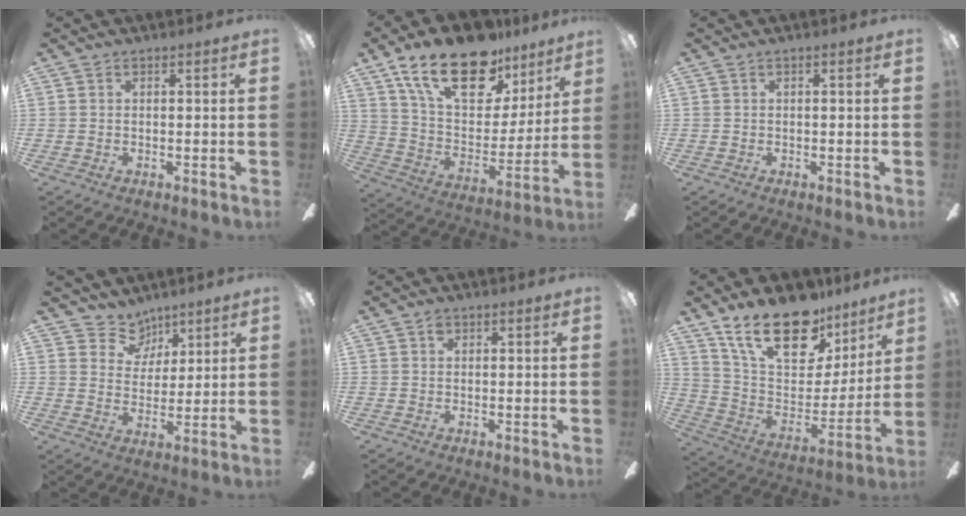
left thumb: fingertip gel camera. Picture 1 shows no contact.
{"total": 23.2, "force": [14.9, 11.2, 13.9], "torque": [-0.231, -0.082, 0.261]}
{"total": 0.0}
{"total": 7.6, "force": [5.7, 5.0, 0.8], "torque": [-0.014, -0.037, 0.109]}
{"total": 1.3, "force": [0.5, 1.0, 0.7], "torque": [-0.016, 0.003, 0.009]}
{"total": 22.5, "force": [15.7, 10.3, 12.4], "torque": [-0.216, -0.096, 0.284]}